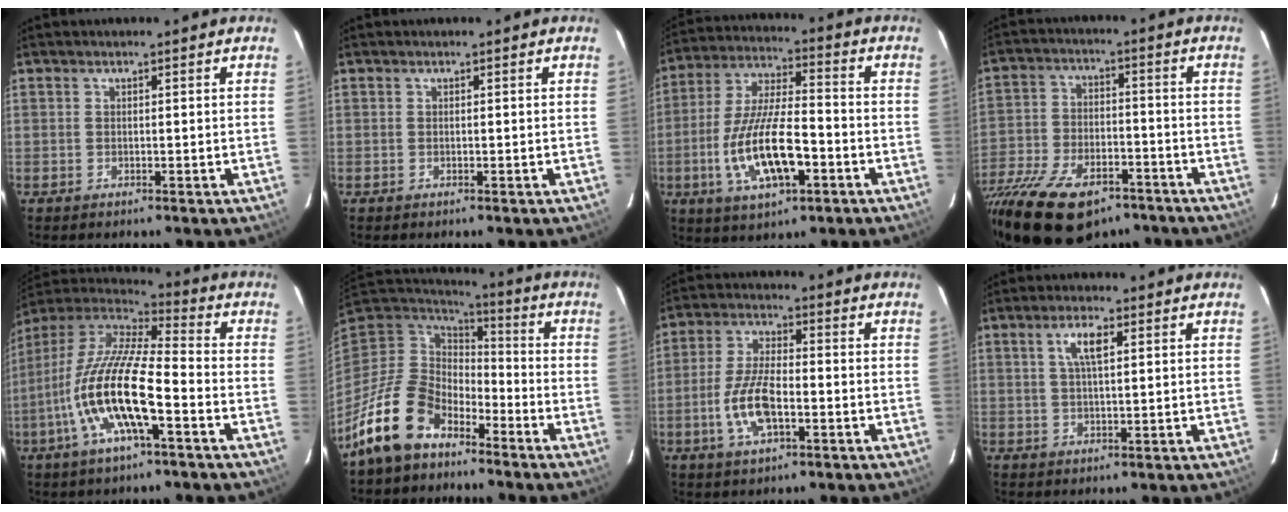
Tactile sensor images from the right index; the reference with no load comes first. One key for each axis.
{"total": 0.0}
{"total": 15.1, "fx": -5.2, "fy": 5.2, "fz": 13.2, "tx": -0.275, "ty": -0.011, "tz": -0.088}
{"total": 24.1, "fx": -15.9, "fy": 11.8, "fz": 13.7, "tx": -0.291, "ty": -0.036, "tz": -0.258}
{"total": 18.0, "fx": -6.4, "fy": 4.3, "fz": 16.2, "tx": -0.312, "ty": -0.022, "tz": -0.129}
{"total": 15.3, "fx": -10.1, "fy": 9.0, "fz": 6.9, "tx": -0.160, "ty": 0.004, "tz": -0.179}
{"total": 9.5, "fx": -3.1, "fy": 3.7, "fz": 8.2, "tx": -0.173, "ty": 0.000, "tz": -0.057}
{"total": 4.2, "fx": 1.6, "fy": 1.1, "fz": 3.7, "tx": -0.071, "ty": 0.006, "tz": 0.029}